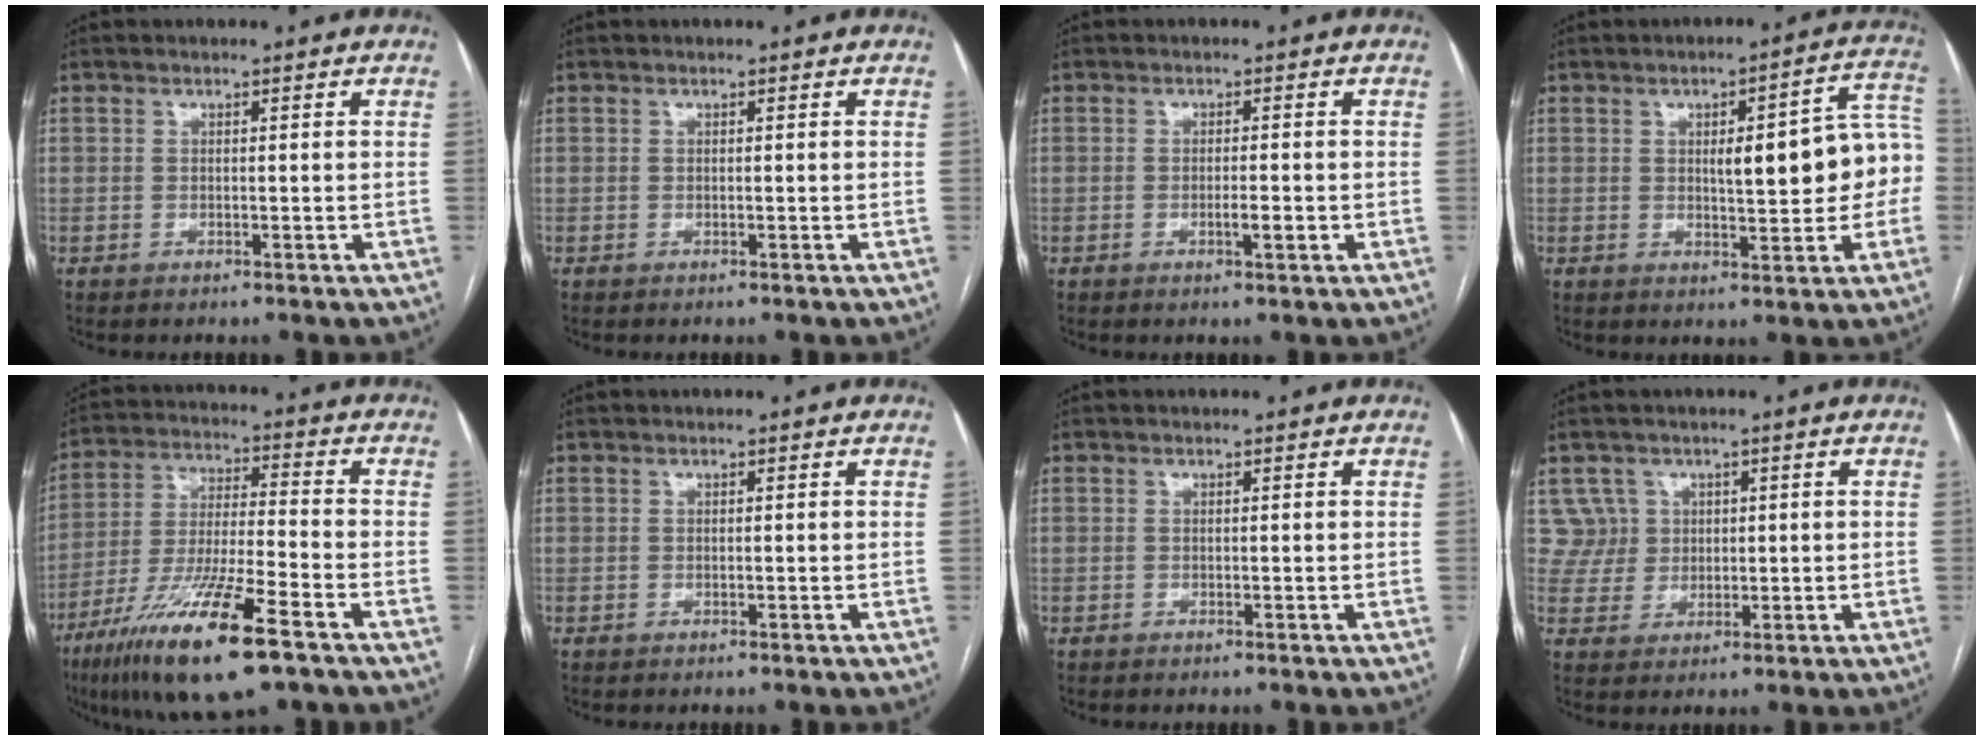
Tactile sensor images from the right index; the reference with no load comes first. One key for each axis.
{"total": 0.0}
{"total": 2.1, "fx": -0.7, "fy": 0.1, "fz": 2.0, "tx": -0.036, "ty": -0.002, "tz": -0.010}
{"total": 12.2, "fx": 0.2, "fy": 3.0, "fz": 11.8, "tx": -0.144, "ty": 0.035, "tz": 0.006}
{"total": 17.1, "fx": -10.1, "fy": 1.6, "fz": 13.8, "tx": -0.274, "ty": -0.041, "tz": -0.182}
{"total": 0.0}
{"total": 0.0}
{"total": 4.4, "fx": 1.8, "fy": 4.0, "fz": -0.6, "tx": 0.025, "ty": 0.014, "tz": 0.038}